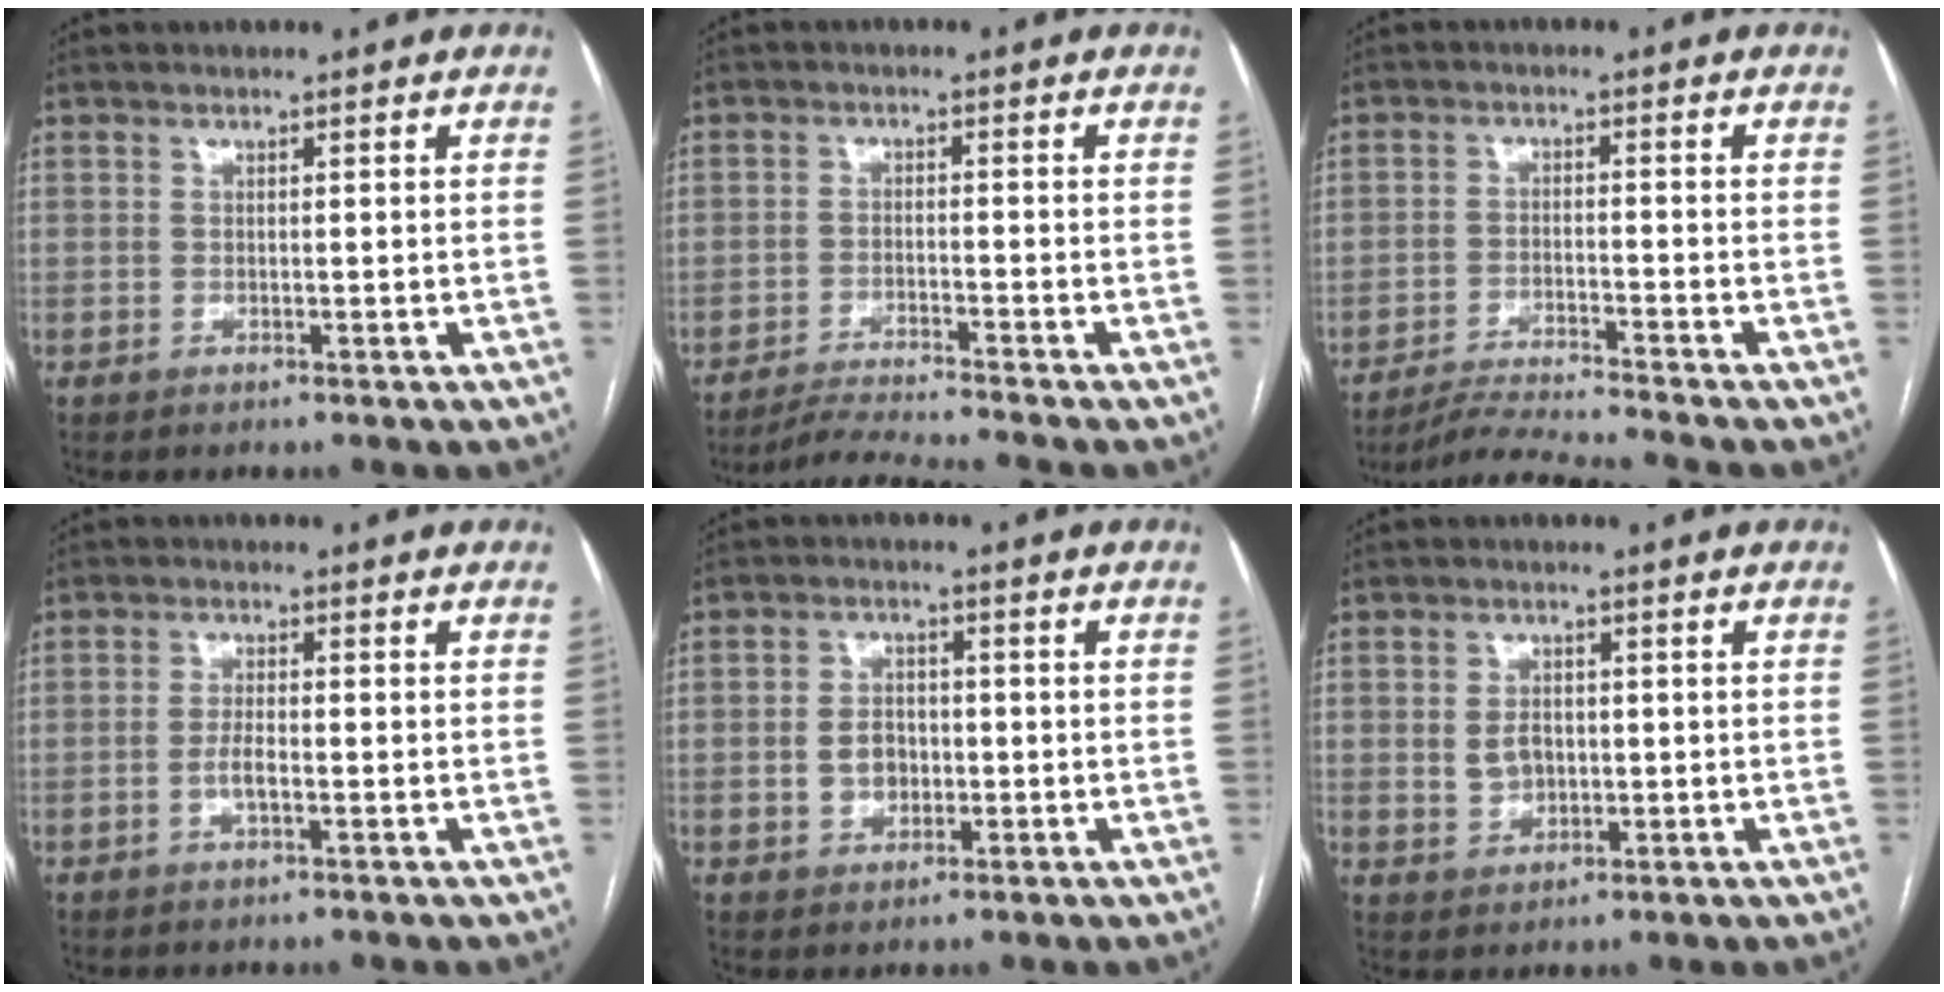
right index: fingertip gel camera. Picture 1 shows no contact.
{"total": 6.1, "force": [-5.6, -2.1, 1.3], "torque": [-0.020, -0.018, -0.102]}
{"total": 7.5, "force": [-6.9, -2.3, 1.8], "torque": [-0.021, -0.019, -0.125]}
{"total": 2.5, "force": [-0.8, 0.6, 2.3], "torque": [-0.048, 0.002, -0.017]}
{"total": 4.3, "force": [-0.8, 3.3, 2.7], "torque": [-0.050, 0.008, -0.010]}
{"total": 3.7, "force": [0.0, 2.9, 2.4], "torque": [-0.042, 0.005, 0.007]}